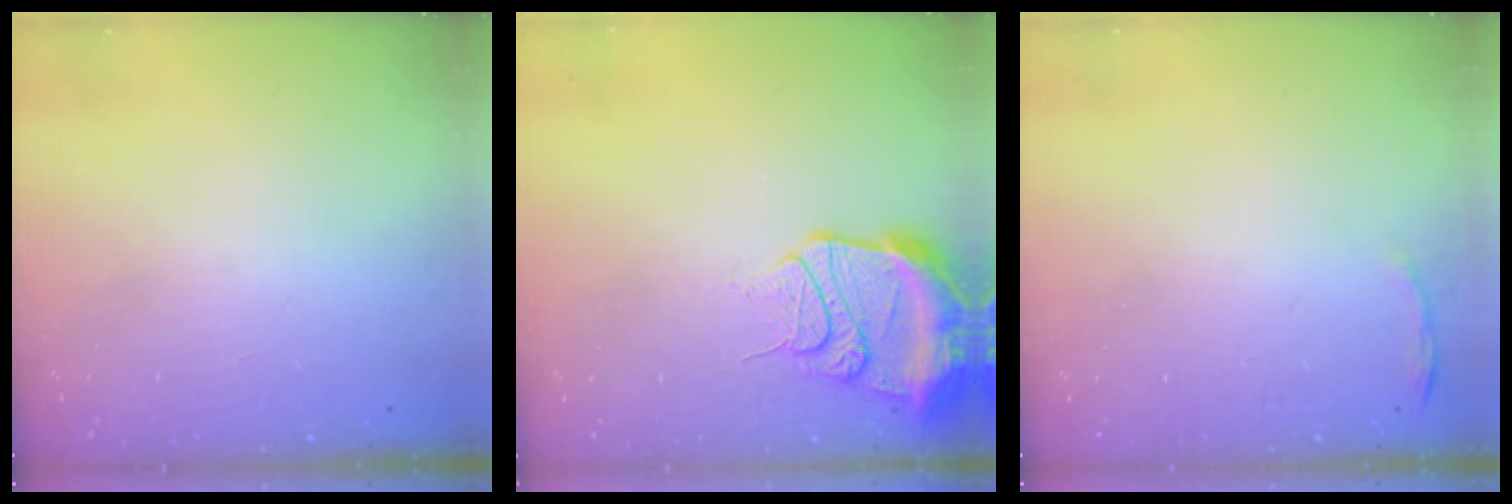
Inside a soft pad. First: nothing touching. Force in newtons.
{"total": 14.0, "press": 13.9, "slide": 1.7}
{"total": 3.4, "press": 3.3, "slide": 0.9}